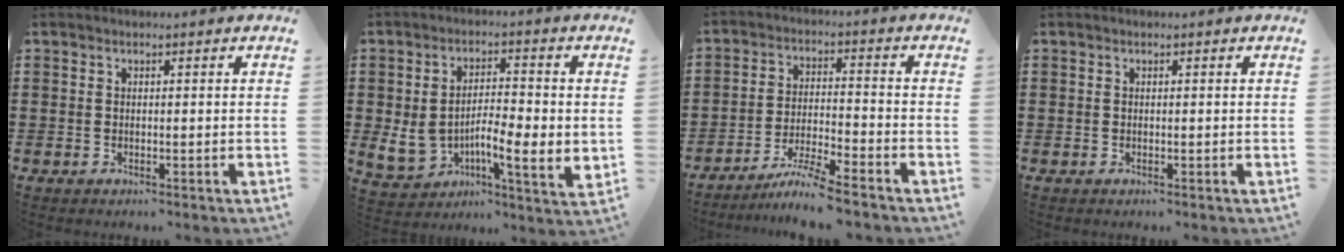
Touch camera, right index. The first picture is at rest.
{"total": 9.0, "force": [-1.1, 4.7, 7.5], "torque": [-0.136, -0.006, -0.017]}
{"total": 6.4, "force": [-5.7, -0.5, 2.9], "torque": [-0.062, -0.016, -0.111]}
{"total": 0.0}